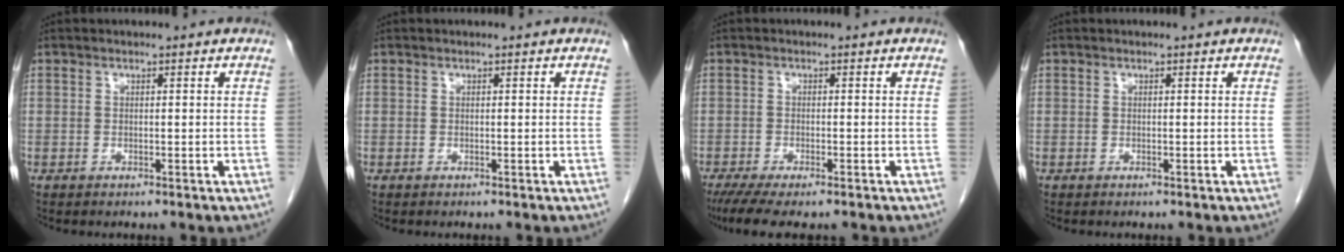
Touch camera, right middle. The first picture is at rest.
{"total": 0.0}
{"total": 7.4, "force": [-5.8, 1.5, 4.2], "torque": [-0.063, -0.015, -0.093]}
{"total": 0.0}